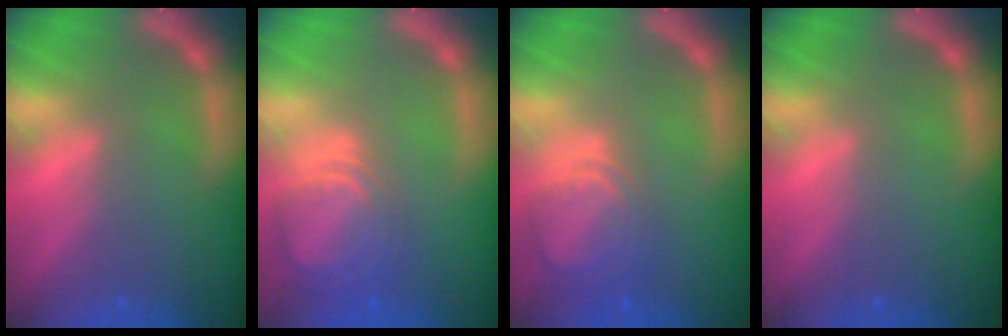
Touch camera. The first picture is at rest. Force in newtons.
{"total": 6.5}
{"total": 5.6}
{"total": 0.0}